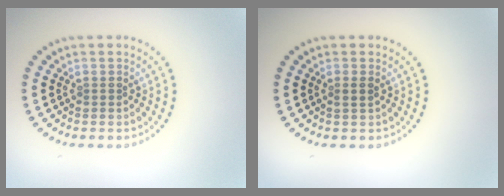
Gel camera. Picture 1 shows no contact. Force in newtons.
{"total": 0.9, "press": 0.7, "slide": 0.6}